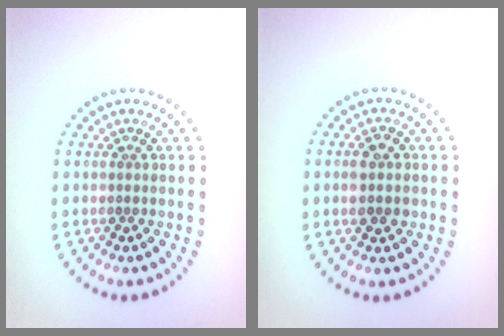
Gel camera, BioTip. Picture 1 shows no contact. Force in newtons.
{"total": 2.7, "press": 2.7, "slide": 0.1}